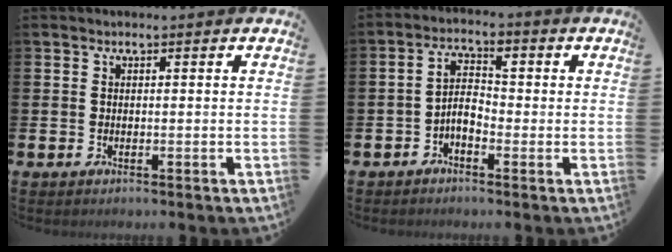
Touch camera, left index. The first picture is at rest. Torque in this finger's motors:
{"motor_torque": [0.37, 0.22, 0.16, 0.06]}